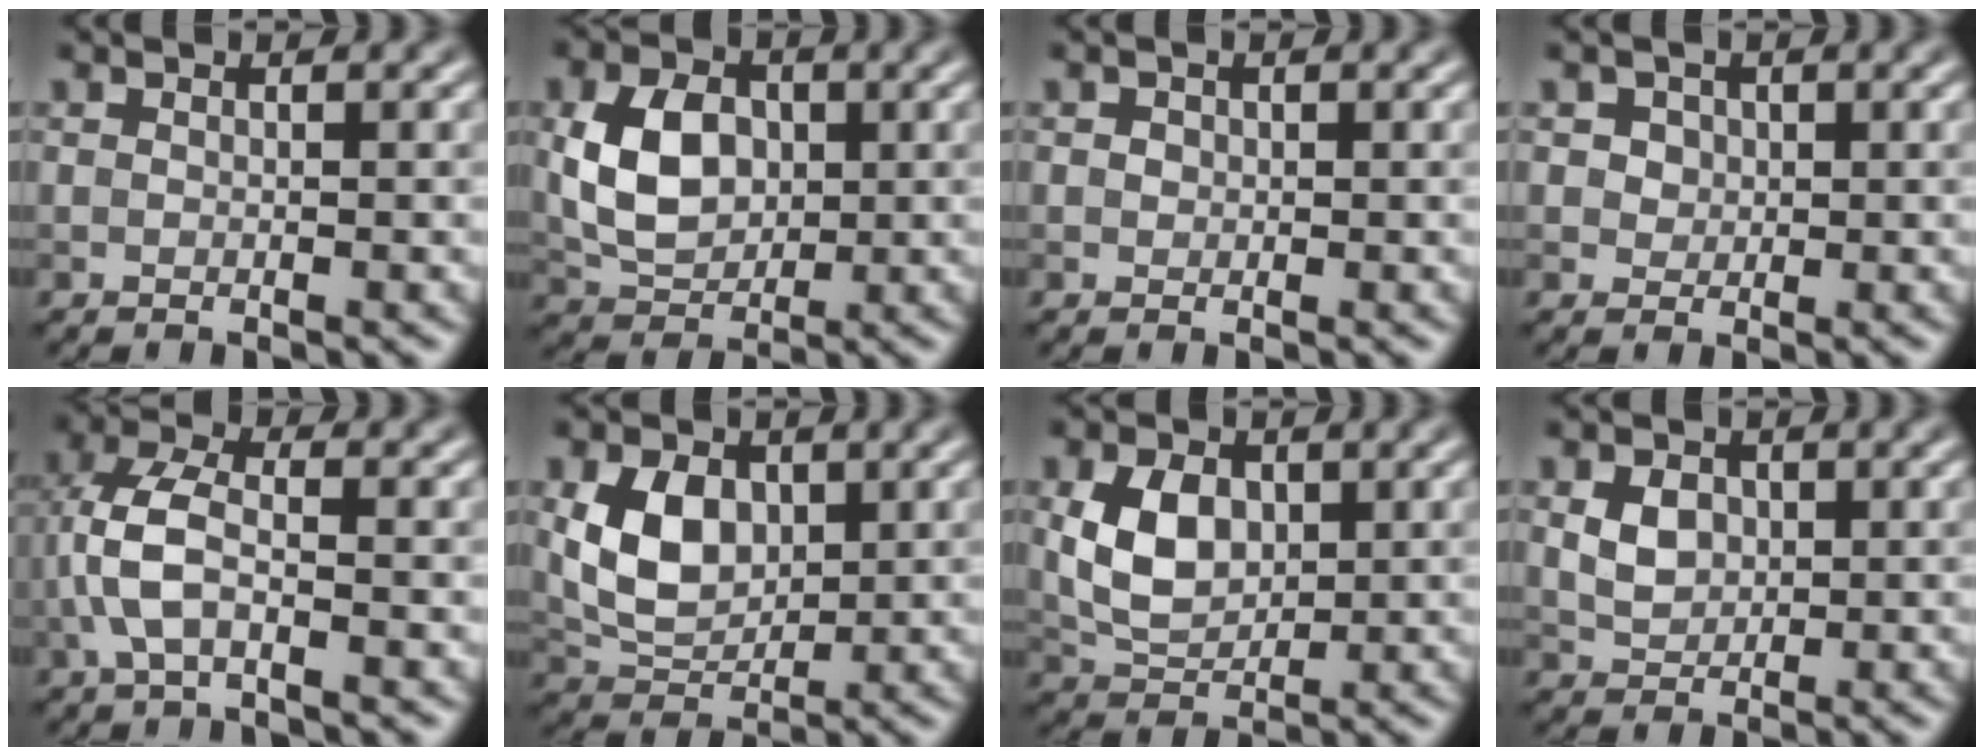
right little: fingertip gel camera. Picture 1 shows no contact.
{"total": 5.7, "force": [0.4, 4.1, 3.9], "torque": [-0.082, 0.000, 0.009]}
{"total": 0.6, "force": [0.1, 0.6, 0.1], "torque": [0.000, -0.003, 0.000]}
{"total": 2.0, "force": [0.9, 1.7, 0.8], "torque": [-0.017, 0.002, 0.021]}
{"total": 4.3, "force": [-1.1, 1.8, 3.7], "torque": [-0.085, 0.011, -0.030]}
{"total": 5.2, "force": [0.9, 3.7, 3.6], "torque": [-0.079, -0.003, 0.019]}
{"total": 4.7, "force": [0.7, 3.3, 3.3], "torque": [-0.074, -0.001, 0.014]}
{"total": 2.3, "force": [0.5, 1.9, 1.3], "torque": [-0.031, -0.001, 0.008]}